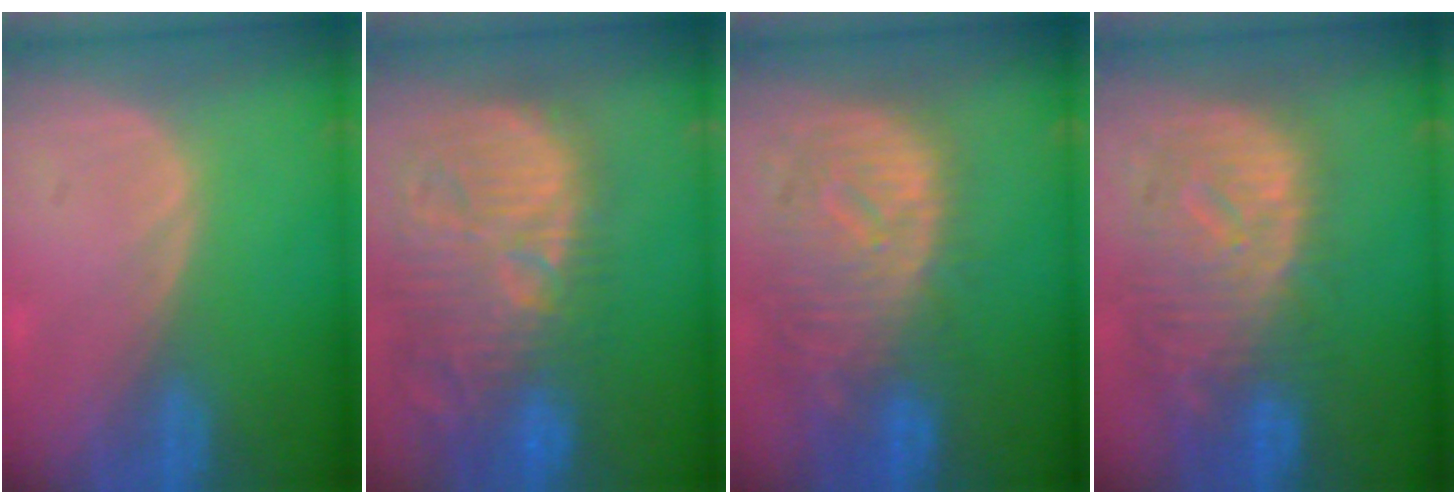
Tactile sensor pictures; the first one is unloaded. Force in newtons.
{"total": 15.3, "press": 13.2, "slide": 7.6}
{"total": 12.2, "press": 10.5, "slide": 6.2}
{"total": 12.3, "press": 10.6, "slide": 6.1}